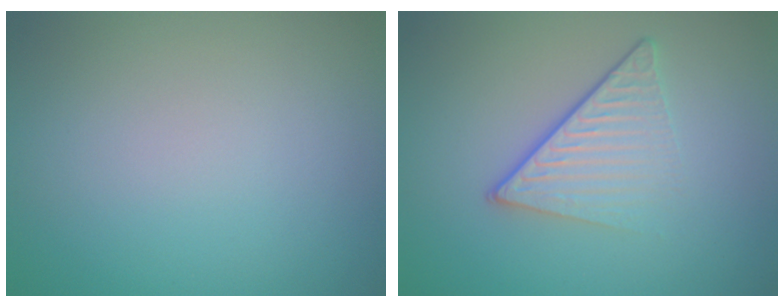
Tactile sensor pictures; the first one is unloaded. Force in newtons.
{"total": 4.3, "press": 2.7, "slide": 3.4}